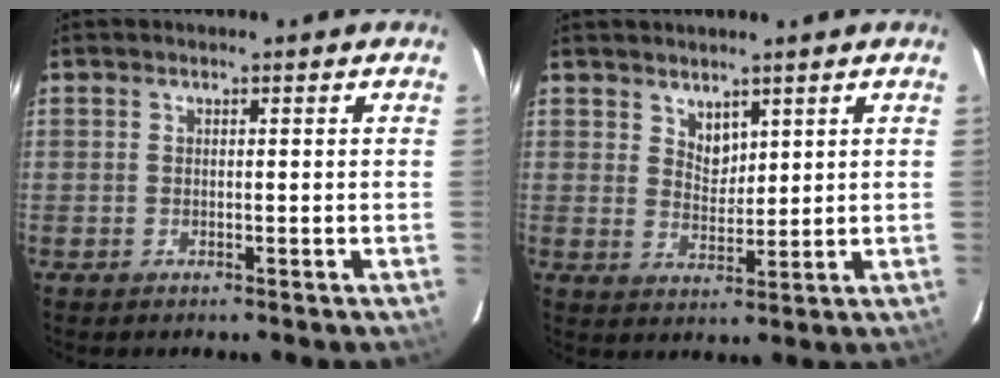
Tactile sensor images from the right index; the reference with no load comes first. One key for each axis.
{"total": 3.5, "fx": 2.7, "fy": 1.9, "fz": 1.3, "tx": -0.015, "ty": 0.000, "tz": 0.051}